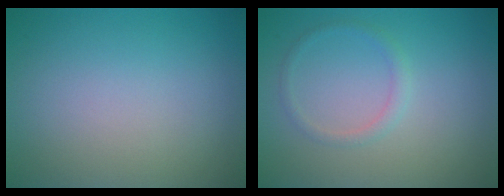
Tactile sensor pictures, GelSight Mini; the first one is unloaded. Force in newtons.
{"total": 1.2, "press": 1.2, "slide": 0.0}